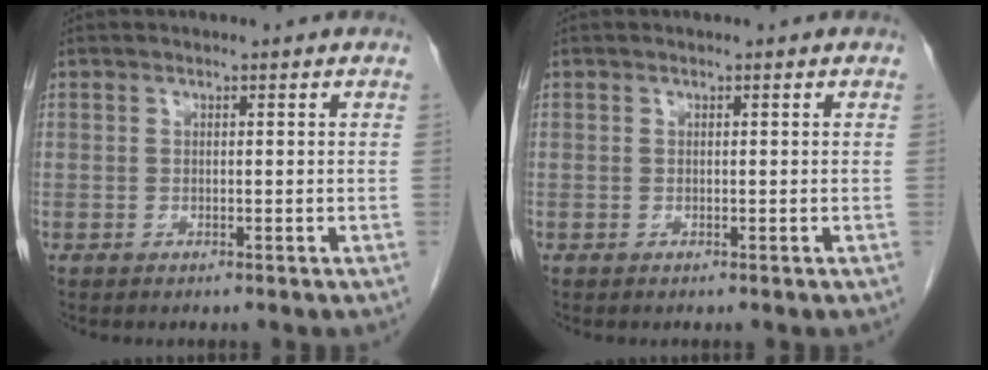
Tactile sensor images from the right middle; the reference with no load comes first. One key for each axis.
{"total": 0.0}